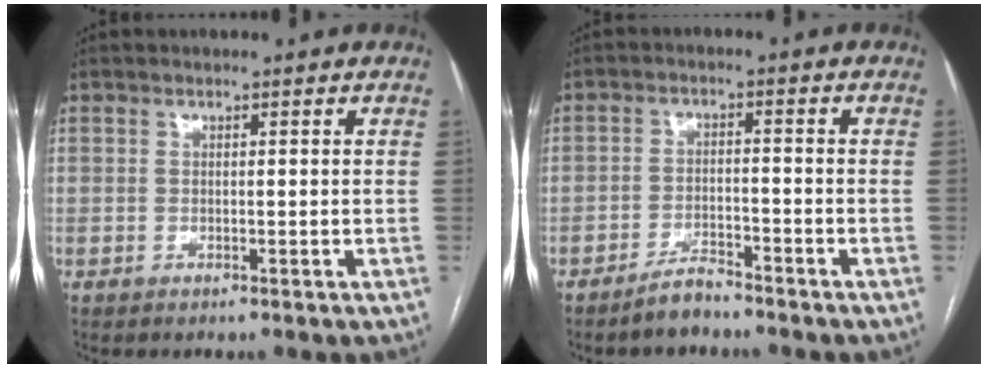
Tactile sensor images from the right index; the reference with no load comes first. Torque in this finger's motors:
{"motor_torque": [-0.07, -0.06, -0.31, -0.09]}